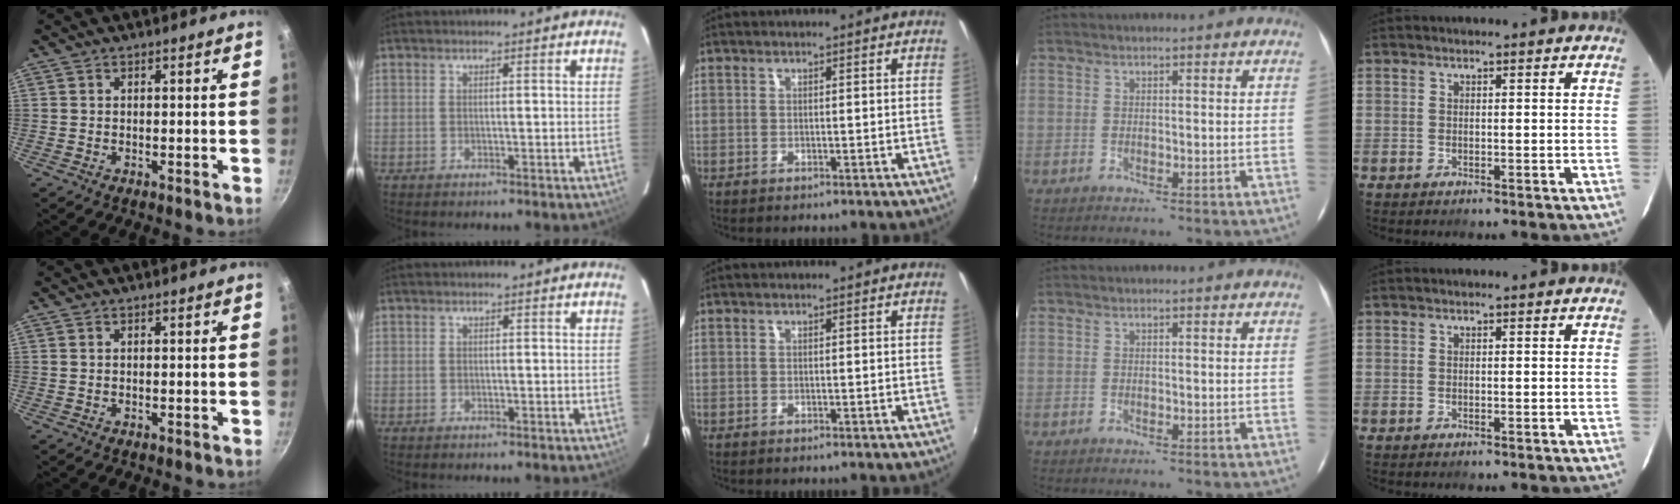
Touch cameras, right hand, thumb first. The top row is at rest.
{}